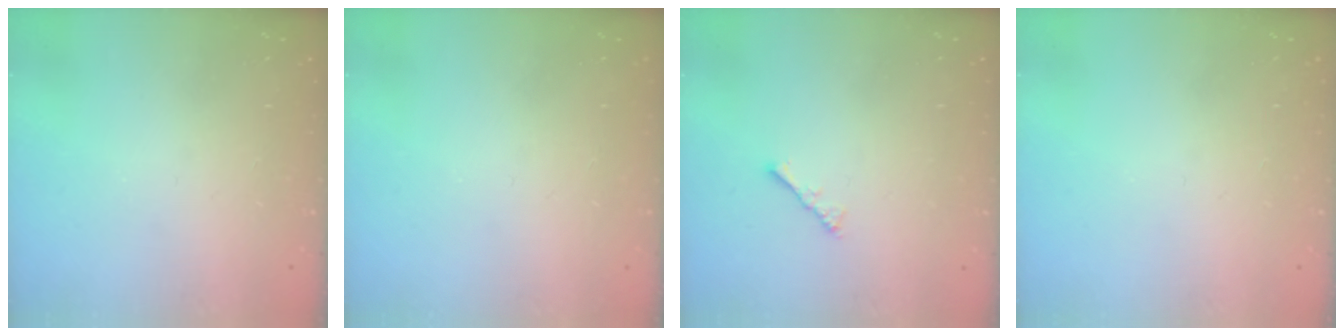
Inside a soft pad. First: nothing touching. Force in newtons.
{"total": 0.0}
{"total": 2.2, "press": 2.1, "slide": 0.5}
{"total": 0.0}